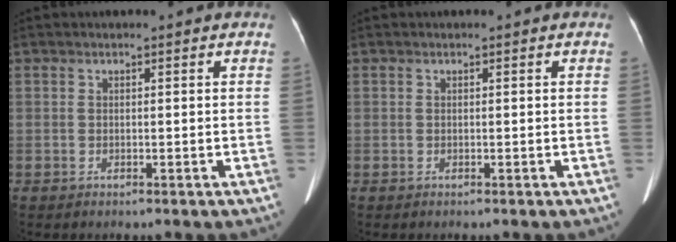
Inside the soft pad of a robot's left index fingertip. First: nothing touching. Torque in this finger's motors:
{"motor_torque": [-0.03, -0.01, -0.01, 0.02]}